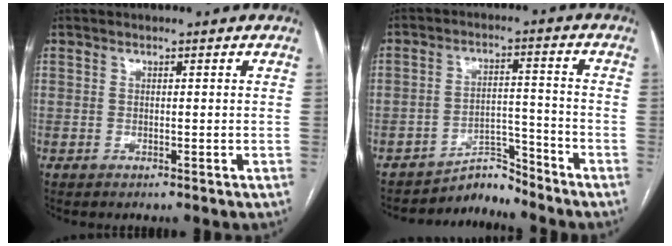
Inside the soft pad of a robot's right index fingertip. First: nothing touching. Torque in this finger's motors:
{"motor_torque": [-0.13, 0.10, -0.28, -0.07]}